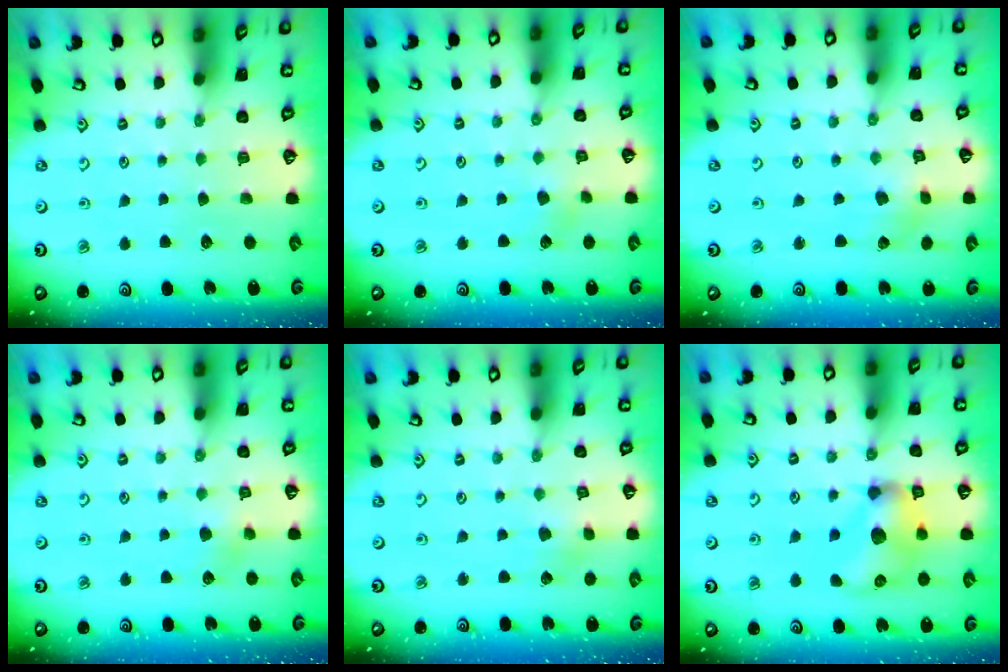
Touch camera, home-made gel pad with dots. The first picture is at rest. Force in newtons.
{"total": 1.3, "press": 1.3, "slide": 0.2}
{"total": 2.2, "press": 2.1, "slide": 0.6}
{"total": 5.3, "press": 5.3, "slide": 0.8}
{"total": 2.8, "press": 2.7, "slide": 0.6}
{"total": 16.3, "press": 16.2, "slide": 1.1}